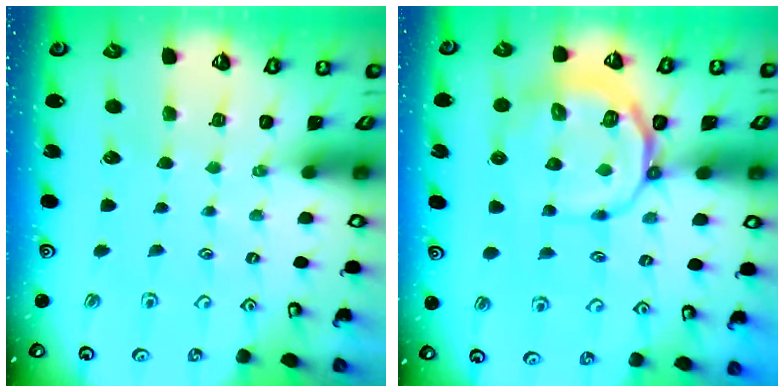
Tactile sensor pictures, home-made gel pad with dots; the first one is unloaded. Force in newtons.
{"total": 10.1, "press": 9.8, "slide": 2.6}